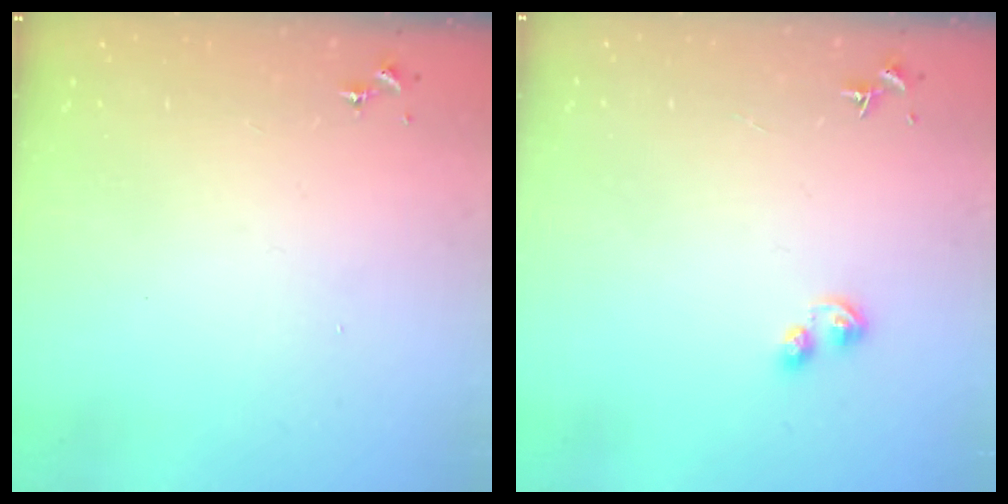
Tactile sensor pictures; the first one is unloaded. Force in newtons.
{"total": 4.9, "press": 4.9, "slide": 0.8}